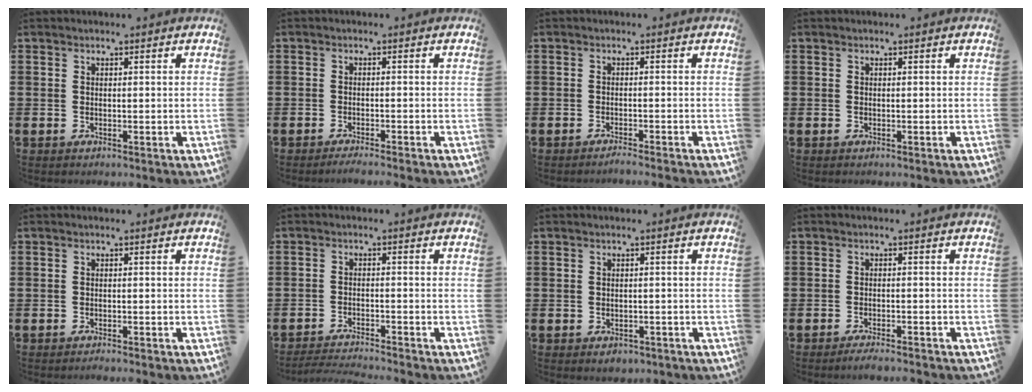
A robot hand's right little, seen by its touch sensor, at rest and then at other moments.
{"total": 1.2, "force": [-1.1, -0.2, 0.5], "torque": [-0.008, -0.001, -0.021]}
{"total": 1.0, "force": [-1.0, -0.2, 0.3], "torque": [-0.005, -0.003, -0.019]}
{"total": 0.0}
{"total": 0.6, "force": [-0.6, 0.0, 0.2], "torque": [-0.003, -0.003, -0.012]}
{"total": 2.2, "force": [-2.2, -0.2, 0.4], "torque": [-0.006, 0.002, -0.045]}
{"total": 1.0, "force": [-0.7, 0.6, 0.3], "torque": [0.000, -0.003, -0.017]}
{"total": 1.7, "force": [-1.6, 0.0, 0.7], "torque": [-0.011, 0.003, -0.030]}